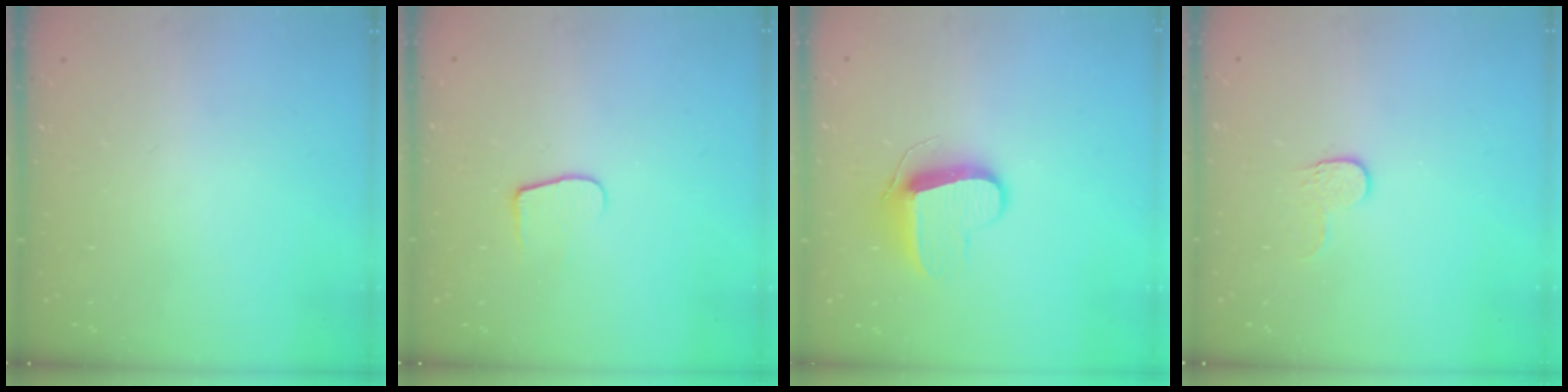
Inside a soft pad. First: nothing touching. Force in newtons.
{"total": 6.1, "press": 6.0, "slide": 0.6}
{"total": 9.8, "press": 9.8, "slide": 0.5}
{"total": 3.9, "press": 3.9, "slide": 0.5}